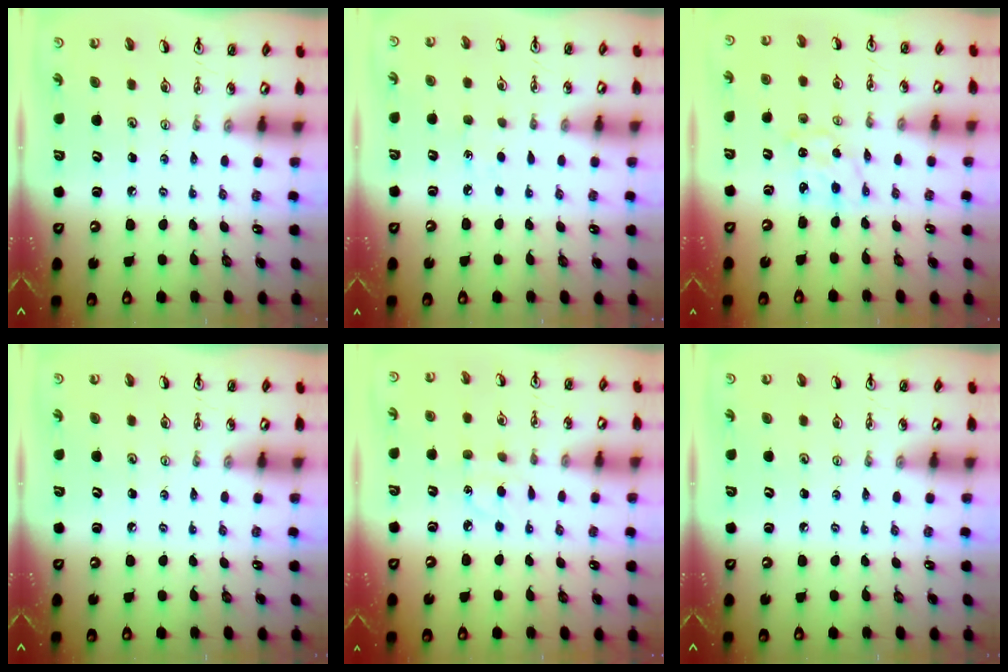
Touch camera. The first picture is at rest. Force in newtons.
{"total": 2.9, "press": 2.8, "slide": 0.4}
{"total": 1.2, "press": 1.2, "slide": 0.3}
{"total": 0.0}
{"total": 5.4, "press": 5.4, "slide": 0.6}
{"total": 0.0}